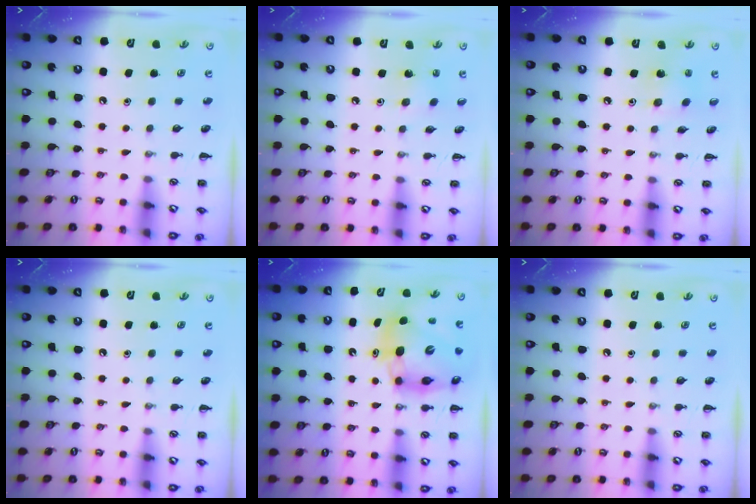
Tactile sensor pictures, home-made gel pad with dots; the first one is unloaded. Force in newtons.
{"total": 1.8, "press": 1.7, "slide": 0.7}
{"total": 1.7, "press": 1.6, "slide": 0.7}
{"total": 0.0}
{"total": 11.2, "press": 10.8, "slide": 3.1}
{"total": 0.0}